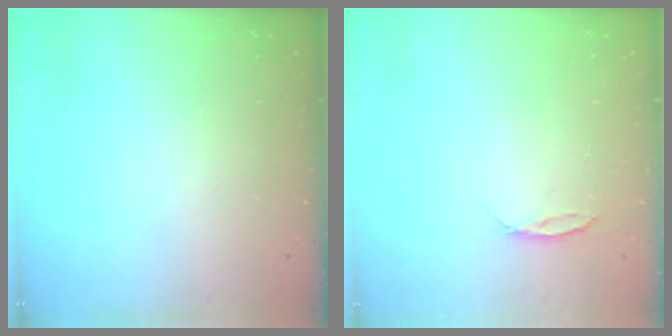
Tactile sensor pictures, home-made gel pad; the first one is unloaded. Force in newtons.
{"total": 4.0, "press": 4.0, "slide": 0.4}